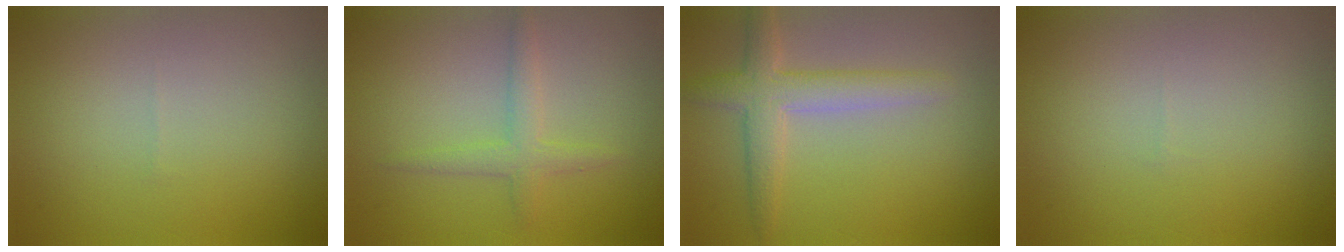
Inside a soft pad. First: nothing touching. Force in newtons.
{"total": 2.2, "press": 2.2, "slide": 0.0}
{"total": 3.7, "press": 3.7, "slide": 0.1}
{"total": 0.0}